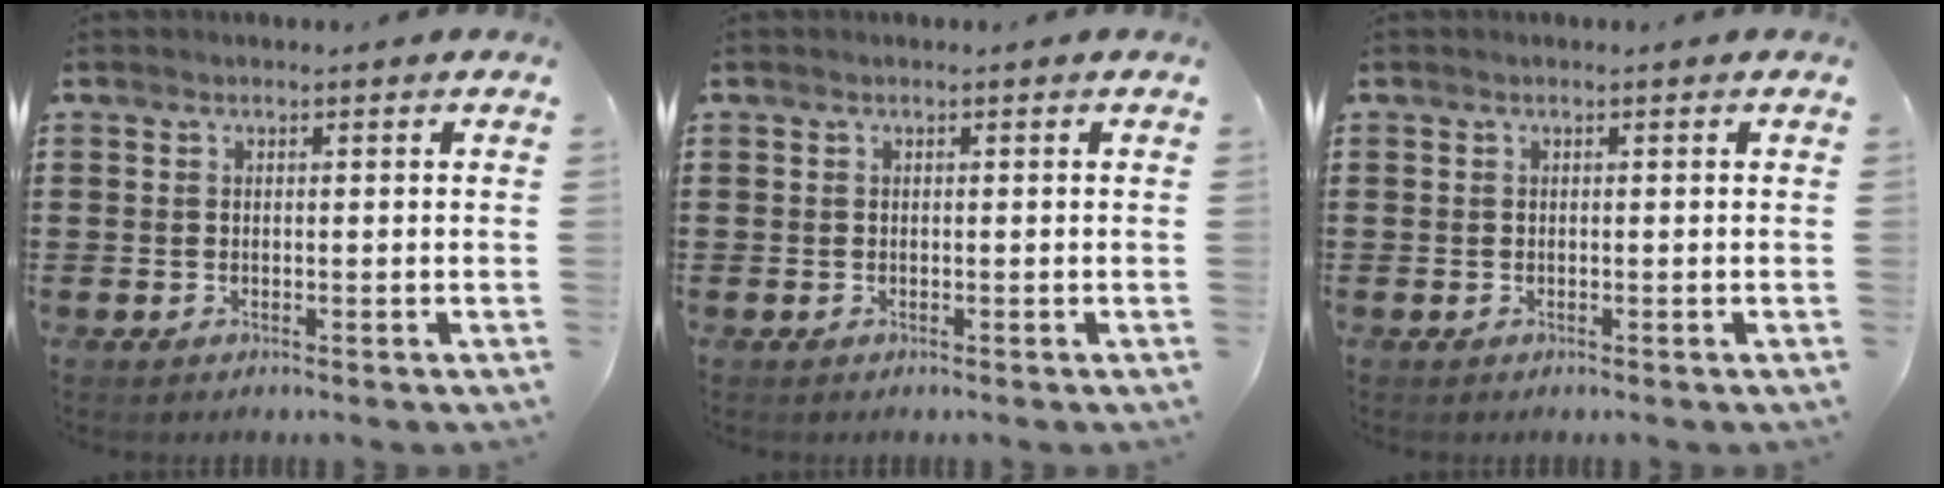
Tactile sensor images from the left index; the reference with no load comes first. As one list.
[{"total": 0.0}, {"total": 0.0}]